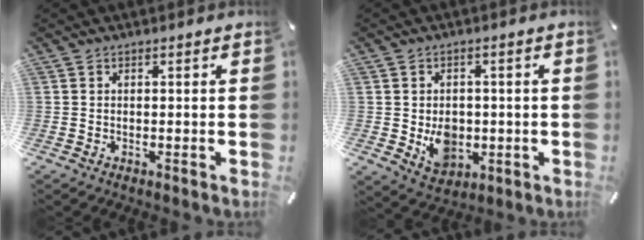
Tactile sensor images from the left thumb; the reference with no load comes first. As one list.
[{"total": 7.6, "force": [-1.0, 6.4, 4.0], "torque": [-0.045, 0.005, -0.011]}]